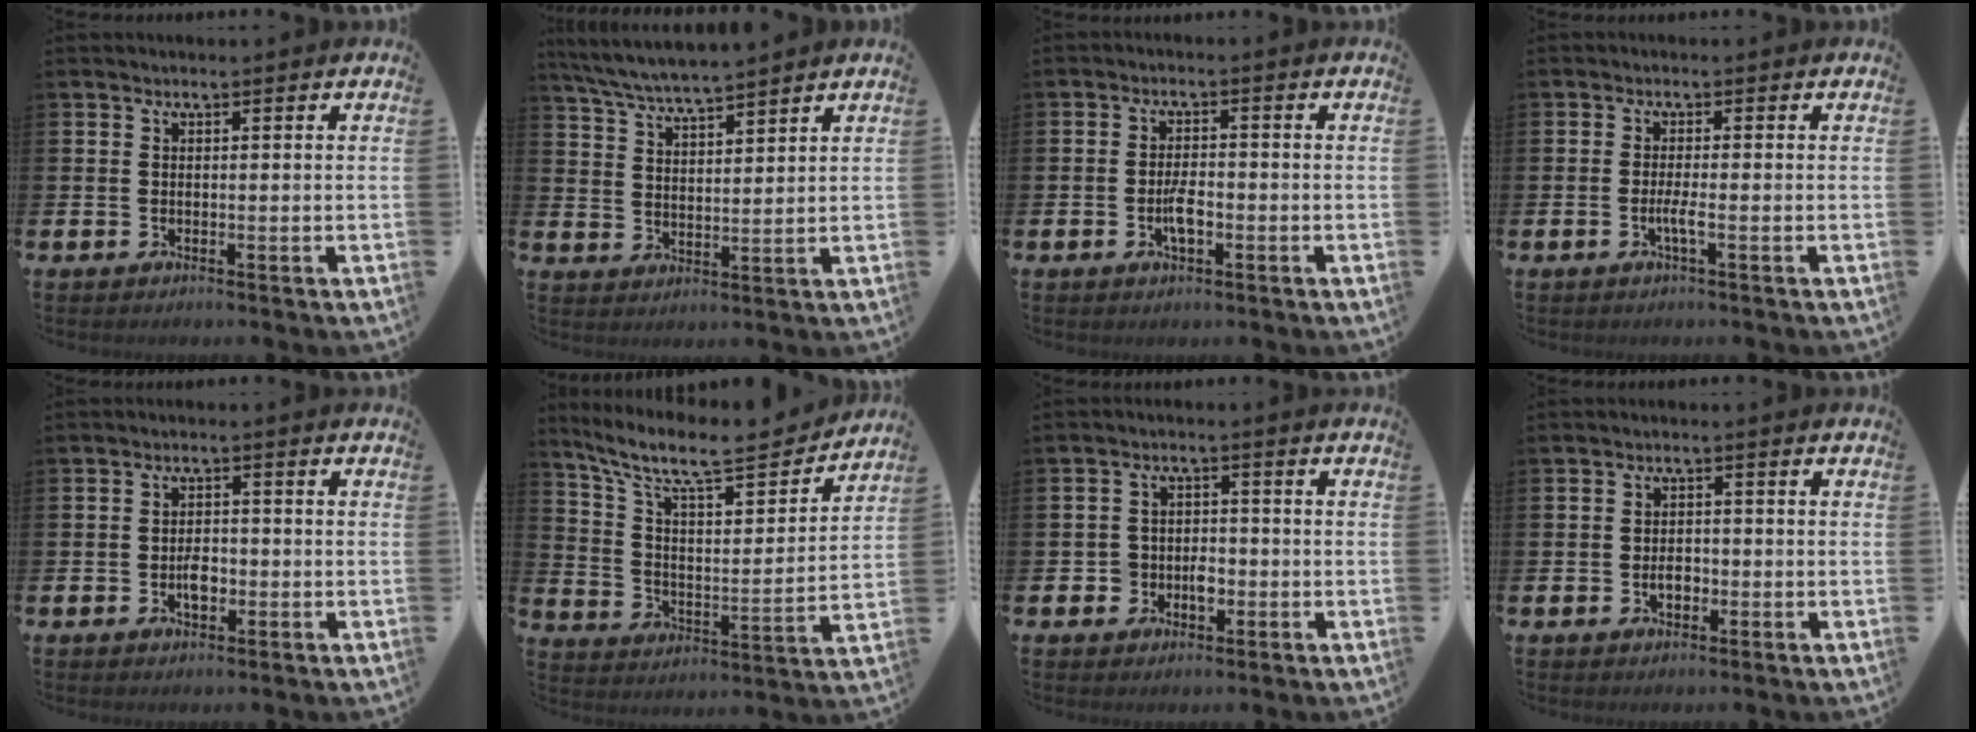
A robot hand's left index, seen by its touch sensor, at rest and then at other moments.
{"total": 5.4, "force": [5.2, 0.0, 1.2], "torque": [-0.049, -0.026, 0.095]}
{"total": 3.2, "force": [-1.0, 1.2, 2.8], "torque": [-0.049, 0.002, -0.018]}
{"total": 1.9, "force": [-0.7, 0.1, 1.8], "torque": [-0.041, 0.002, -0.012]}
{"total": 2.8, "force": [-0.9, 1.7, 2.1], "torque": [-0.039, 0.003, -0.016]}
{"total": 9.7, "force": [8.3, 2.1, 4.6], "torque": [-0.124, -0.057, 0.138]}
{"total": 3.2, "force": [-1.4, 2.6, 1.2], "torque": [-0.023, 0.003, -0.034]}
{"total": 2.4, "force": [-0.8, 1.6, 1.6], "torque": [-0.022, -0.001, -0.017]}